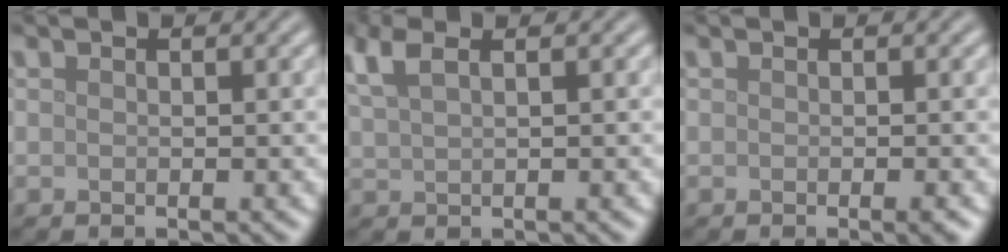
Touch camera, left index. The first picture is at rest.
{"total": 2.8, "force": [1.8, 1.0, 2.0], "torque": [-0.044, 0.008, 0.037]}
{"total": 1.0, "force": [-0.4, 0.1, 0.9], "torque": [-0.011, -0.002, -0.007]}